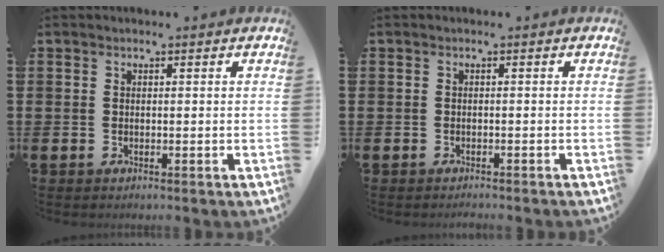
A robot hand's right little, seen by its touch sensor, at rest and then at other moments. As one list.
[{"total": 0.5, "force": [-0.5, 0.0, 0.0], "torque": [-0.001, -0.002, -0.011]}]